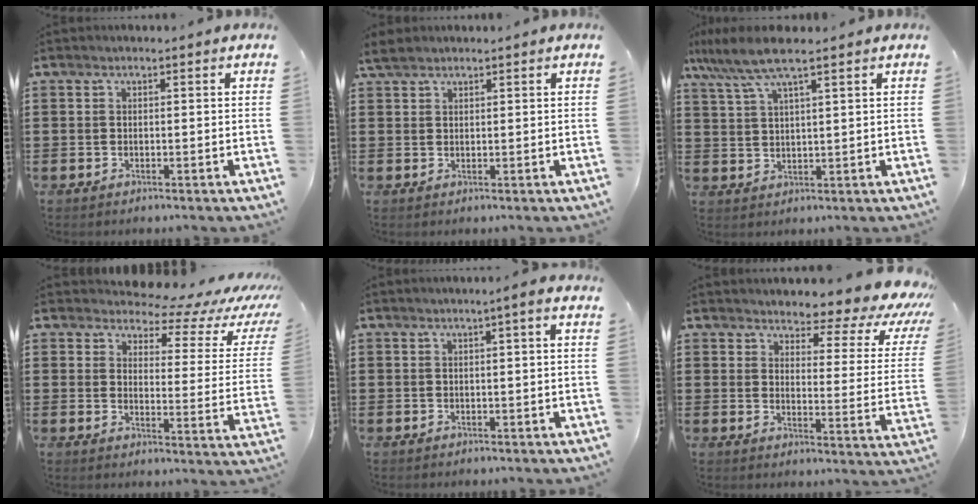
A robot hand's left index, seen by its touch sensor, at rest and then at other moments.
{"total": 2.4, "force": [1.9, 1.0, 1.0], "torque": [-0.026, 0.005, 0.038]}
{"total": 6.8, "force": [5.0, 0.7, 4.6], "torque": [-0.103, -0.008, 0.089]}
{"total": 4.7, "force": [4.1, 1.7, 1.5], "torque": [-0.042, -0.033, 0.061]}
{"total": 1.2, "force": [0.1, -0.1, 1.2], "torque": [-0.019, -0.005, 0.002]}
{"total": 4.6, "force": [4.0, 1.3, 2.0], "torque": [-0.040, -0.039, 0.059]}